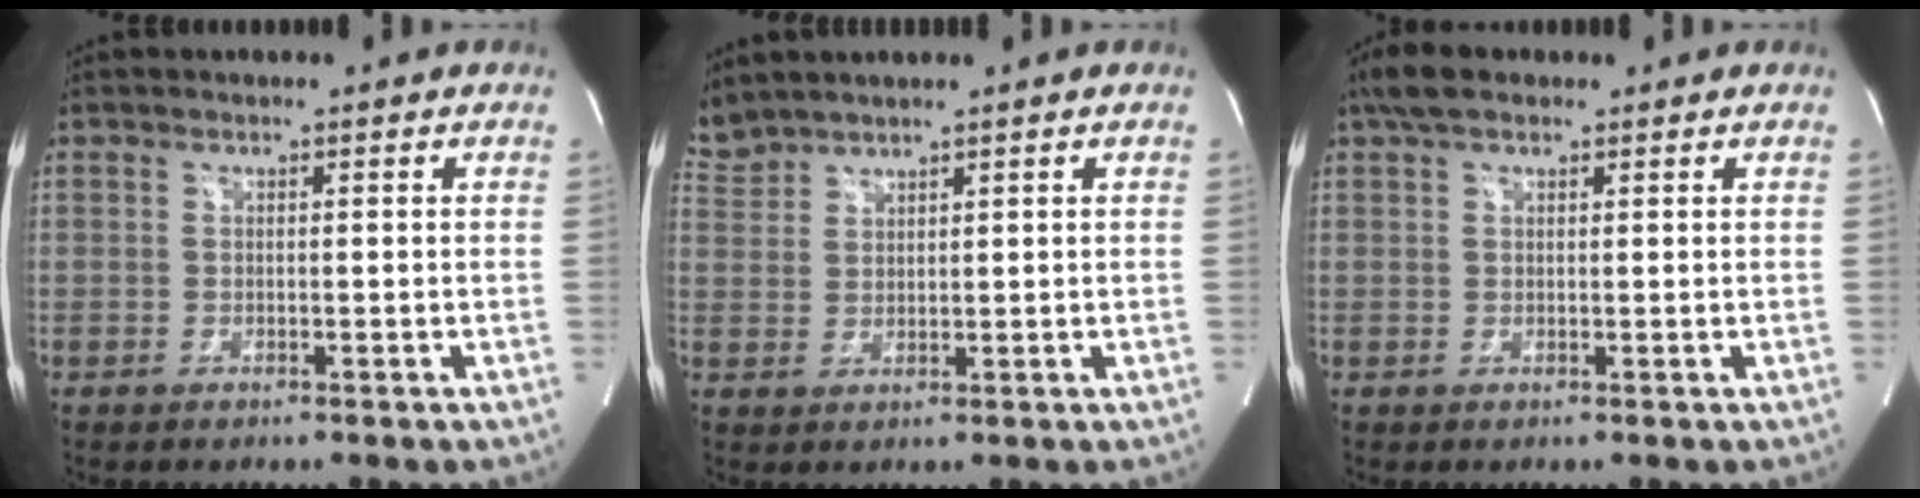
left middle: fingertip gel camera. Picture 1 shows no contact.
{"total": 3.8, "force": [3.8, 0.0, 0.2], "torque": [-0.022, 0.016, 0.088]}
{"total": 4.0, "force": [2.8, 1.8, 2.2], "torque": [-0.051, 0.023, 0.055]}